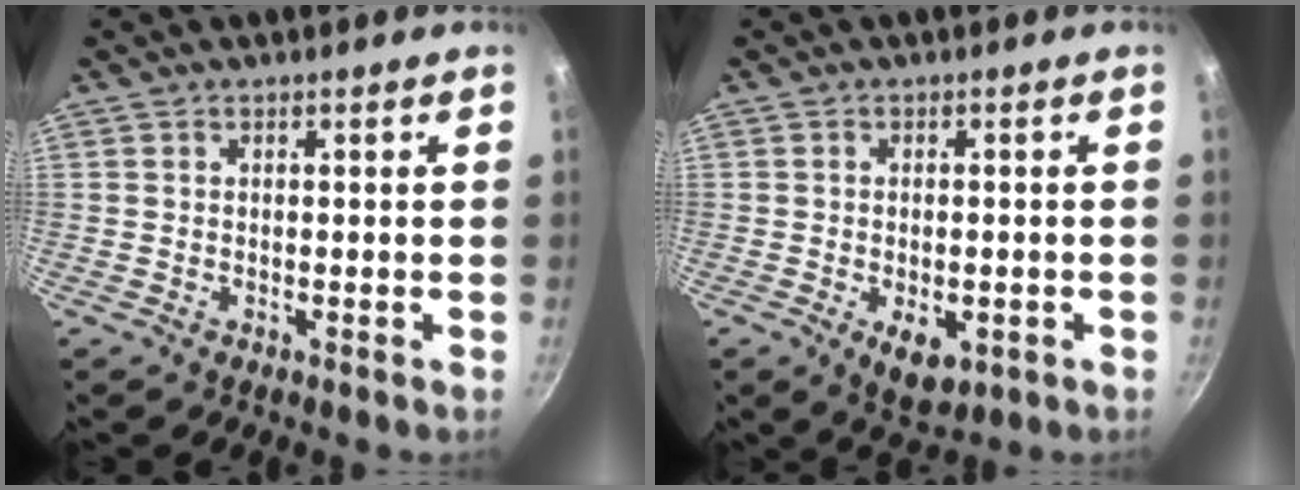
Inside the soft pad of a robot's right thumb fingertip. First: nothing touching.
{"total": 6.4, "force": [-2.0, 3.6, 5.0], "torque": [-0.057, 0.000, -0.018]}